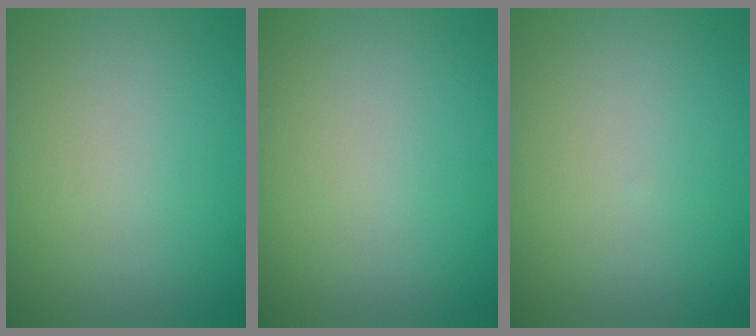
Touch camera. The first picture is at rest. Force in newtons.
{"total": 0.0}
{"total": 0.0}